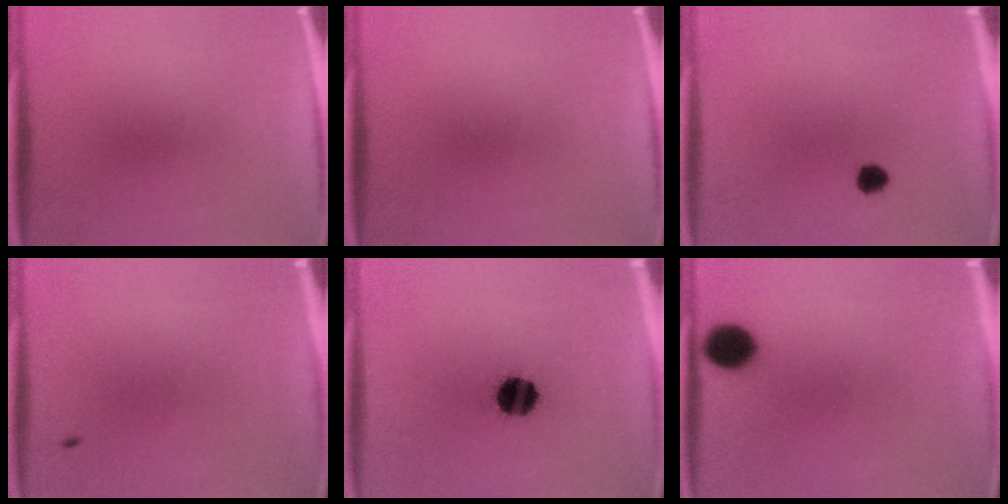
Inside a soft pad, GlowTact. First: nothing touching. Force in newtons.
{"total": 0.0}
{"total": 2.4}
{"total": 0.8}
{"total": 11.0}
{"total": 6.3}